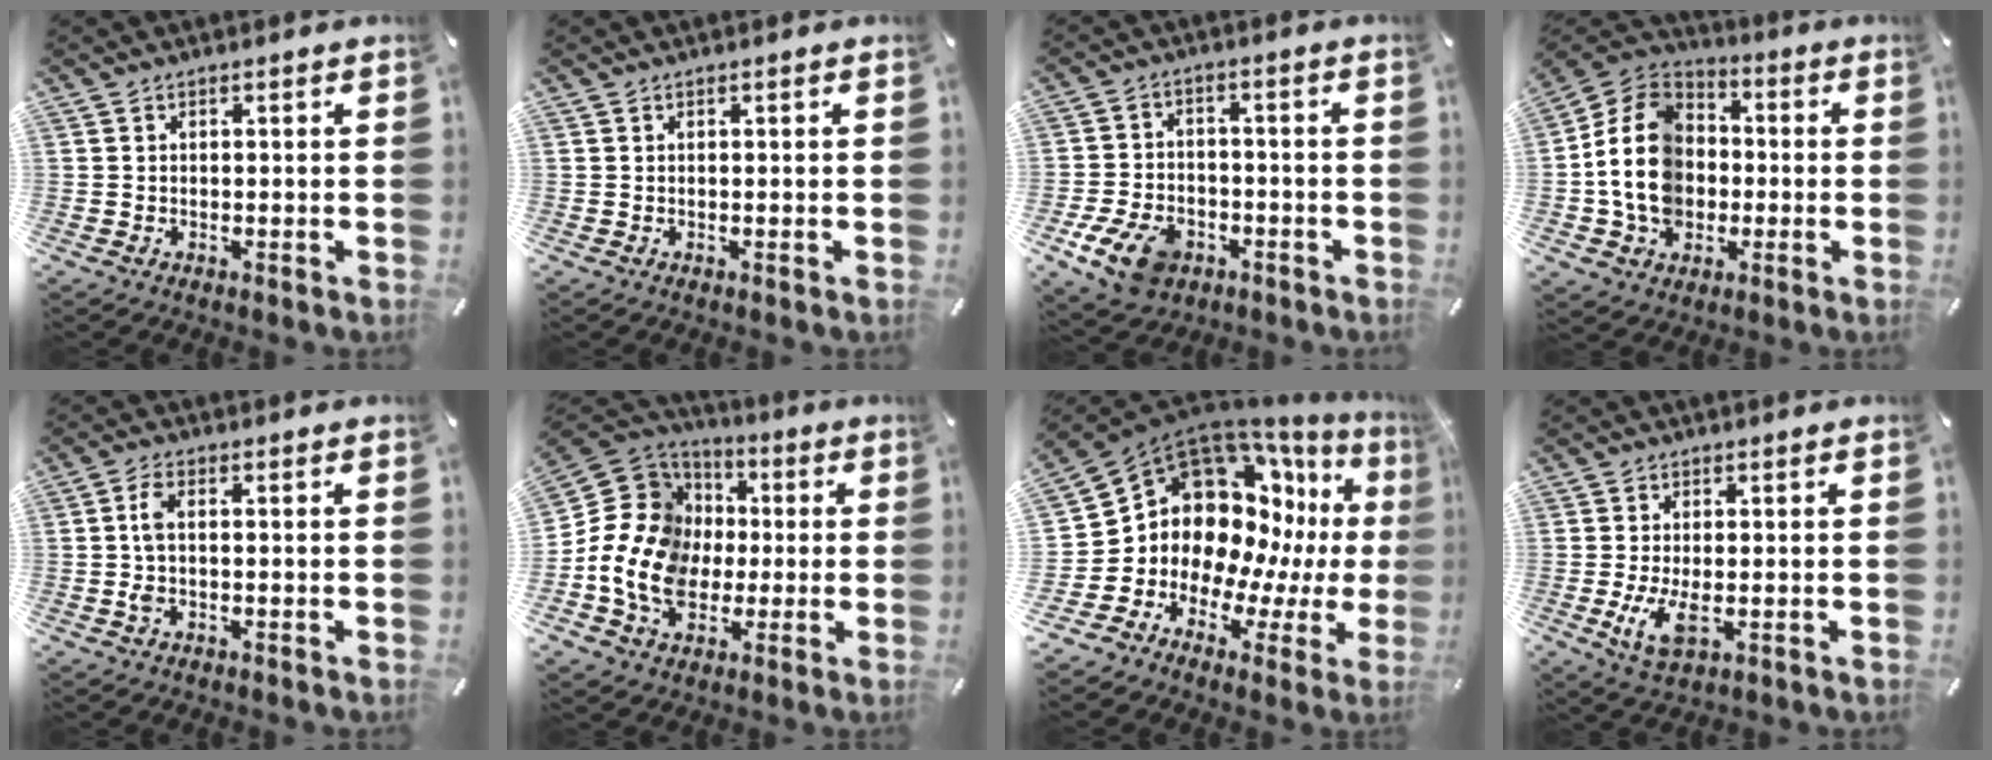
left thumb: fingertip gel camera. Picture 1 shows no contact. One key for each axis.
{"total": 0.0}
{"total": 10.3, "fx": -5.0, "fy": 7.1, "fz": 5.5, "tx": -0.108, "ty": 0.025, "tz": -0.089}
{"total": 15.0, "fx": -2.4, "fy": 12.6, "fz": 7.8, "tx": -0.189, "ty": 0.021, "tz": -0.042}
{"total": 3.8, "fx": -0.3, "fy": 1.6, "fz": 3.4, "tx": -0.078, "ty": 0.000, "tz": -0.010}
{"total": 17.0, "fx": -3.0, "fy": 14.5, "fz": 8.2, "tx": -0.184, "ty": 0.013, "tz": -0.054}
{"total": 15.9, "fx": 4.3, "fy": 13.1, "fz": 7.9, "tx": -0.140, "ty": -0.089, "tz": 0.094}
{"total": 6.5, "fx": -0.8, "fy": 2.9, "fz": 5.8, "tx": -0.121, "ty": -0.015, "tz": -0.016}